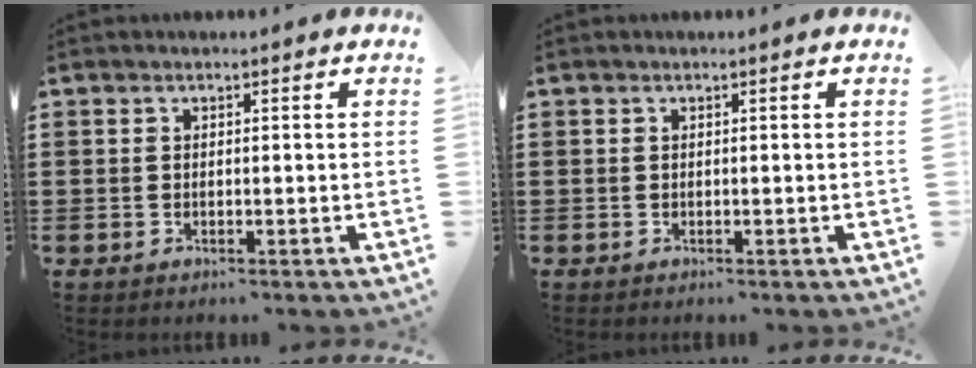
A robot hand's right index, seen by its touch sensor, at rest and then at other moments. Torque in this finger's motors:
{"motor_torque": [0.01, 0.34, -0.04, 0.01]}